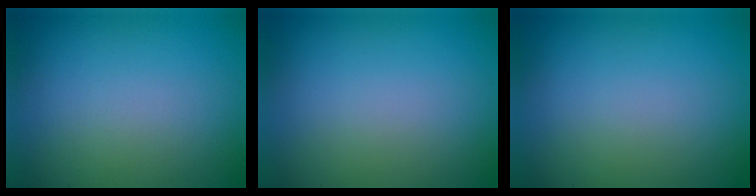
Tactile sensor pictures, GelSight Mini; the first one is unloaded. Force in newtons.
{"total": 0.0}
{"total": 0.0}